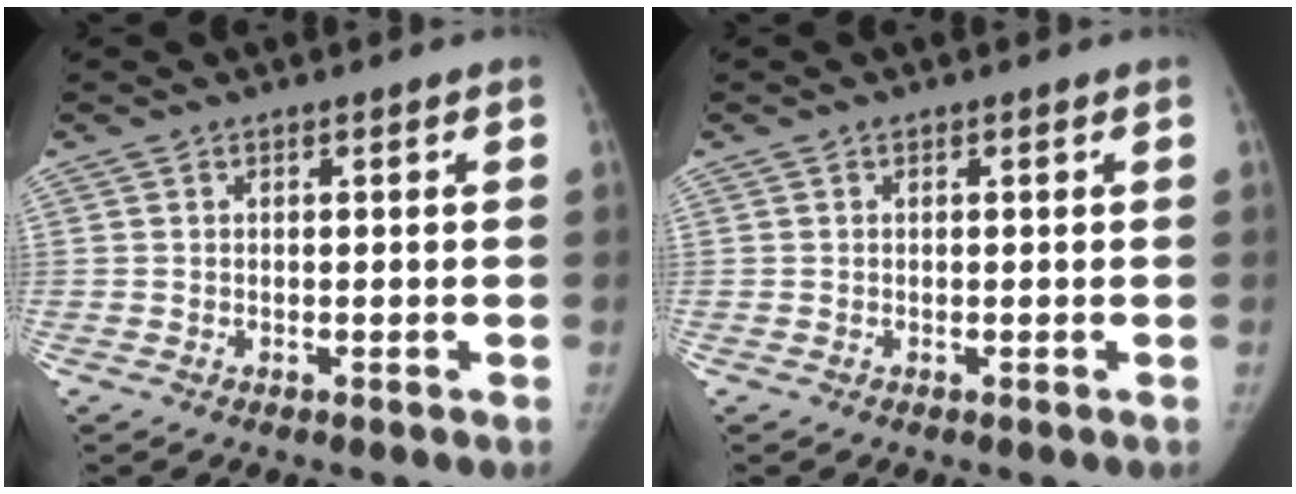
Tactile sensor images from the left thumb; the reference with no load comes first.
{"total": 0.0}